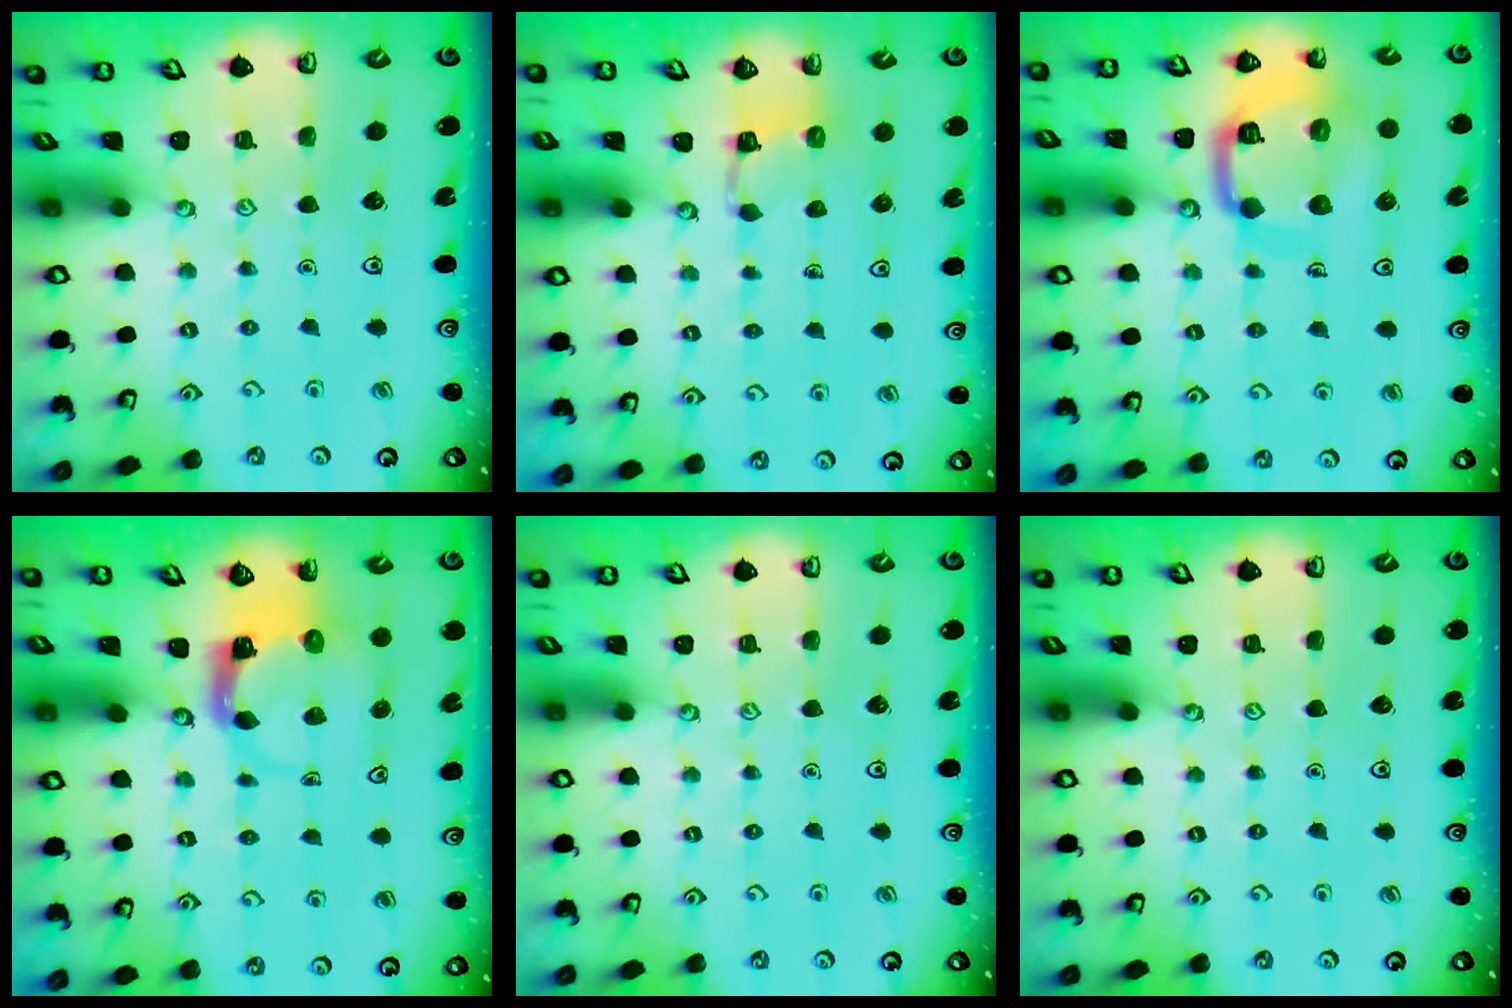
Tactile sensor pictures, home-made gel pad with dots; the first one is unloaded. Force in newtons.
{"total": 3.0, "press": 3.0, "slide": 0.6}
{"total": 15.7, "press": 15.6, "slide": 1.6}
{"total": 3.9, "press": 3.8, "slide": 0.6}
{"total": 0.0}
{"total": 0.0}